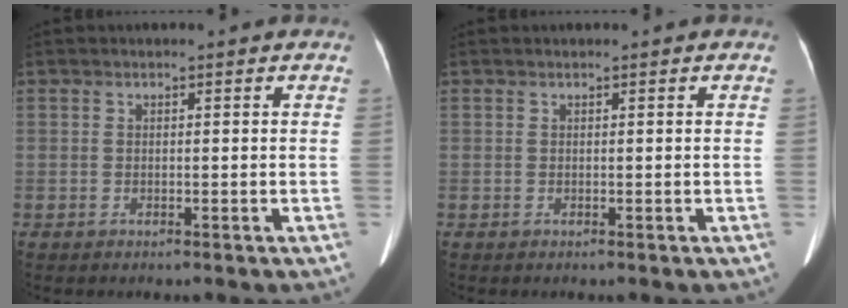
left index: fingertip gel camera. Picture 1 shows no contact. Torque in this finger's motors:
{"motor_torque": [0.40, -0.33, -0.04, -0.01]}